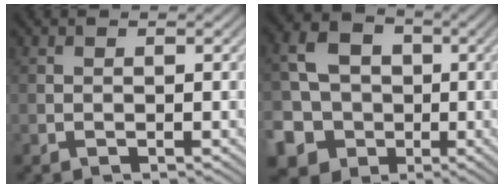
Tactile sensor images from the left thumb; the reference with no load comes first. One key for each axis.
{"total": 11.3, "fx": -2.0, "fy": 10.4, "fz": 3.7, "tx": -0.139, "ty": -0.013, "tz": -0.054}